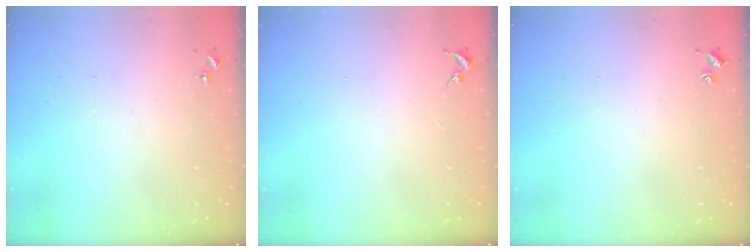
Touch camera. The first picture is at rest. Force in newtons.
{"total": 0.0}
{"total": 1.8, "press": 1.8, "slide": 0.2}